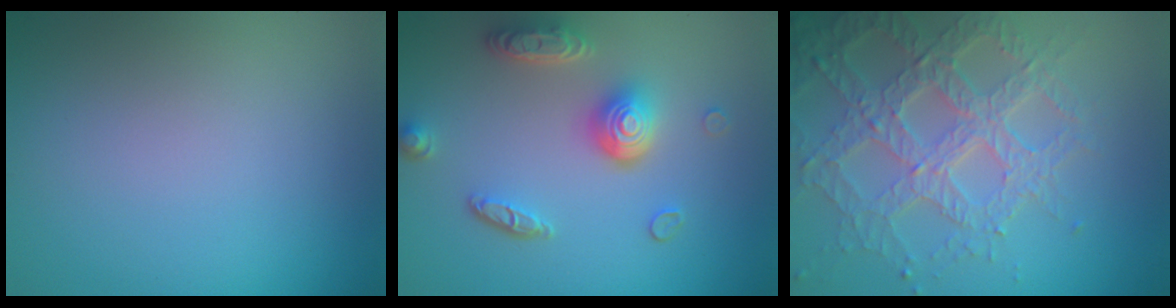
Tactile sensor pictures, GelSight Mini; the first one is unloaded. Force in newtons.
{"total": 5.1, "press": 3.7, "slide": 3.4}
{"total": 7.1, "press": 5.1, "slide": 4.9}